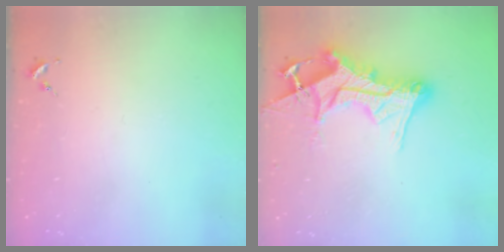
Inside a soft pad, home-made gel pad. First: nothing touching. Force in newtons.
{"total": 17.6, "press": 17.5, "slide": 1.8}